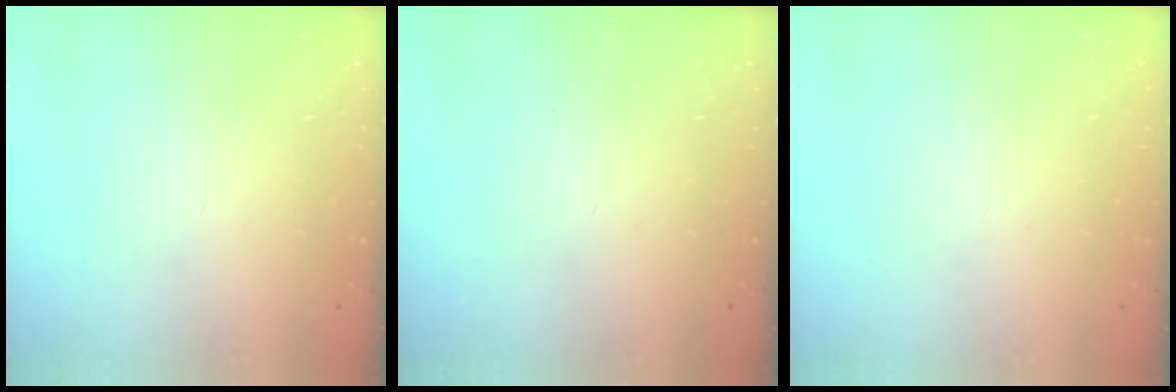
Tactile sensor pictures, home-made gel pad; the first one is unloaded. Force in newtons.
{"total": 0.0}
{"total": 0.0}